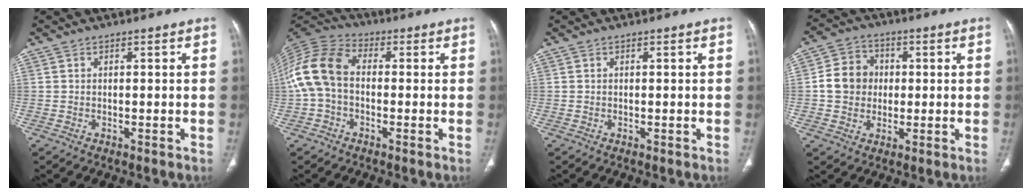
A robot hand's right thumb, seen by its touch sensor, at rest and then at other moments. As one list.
[{"total": 11.5, "force": [-0.5, 8.0, 8.3], "torque": [-0.171, 0.031, -0.023]}, {"total": 0.0}, {"total": 8.6, "force": [0.2, 7.7, 3.9], "torque": [-0.044, 0.014, -0.005]}]